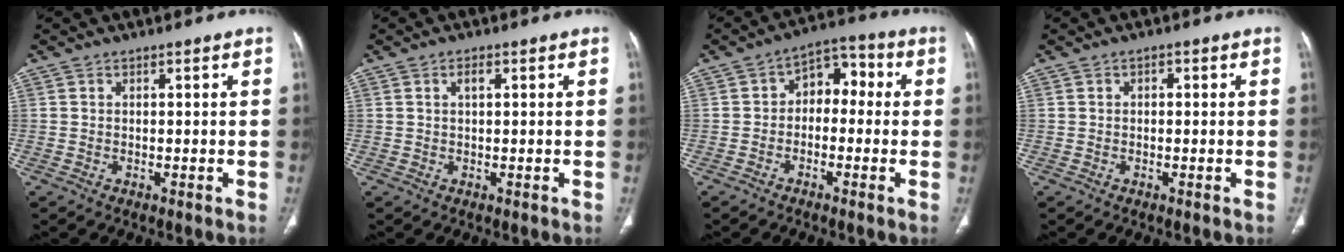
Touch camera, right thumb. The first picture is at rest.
{"total": 1.6, "force": [0.5, 0.7, 1.3], "torque": [-0.026, 0.004, 0.010]}
{"total": 7.4, "force": [-0.2, 5.1, 5.3], "torque": [-0.044, 0.039, -0.020]}
{"total": 0.9, "force": [0.1, 0.6, 0.7], "torque": [-0.004, 0.003, -0.002]}